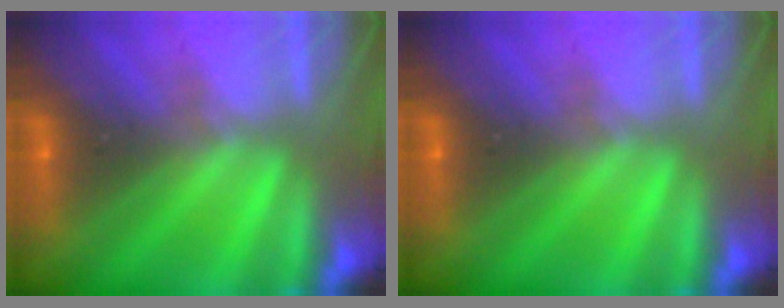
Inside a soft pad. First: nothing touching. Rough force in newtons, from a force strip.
{"total": 0.0}